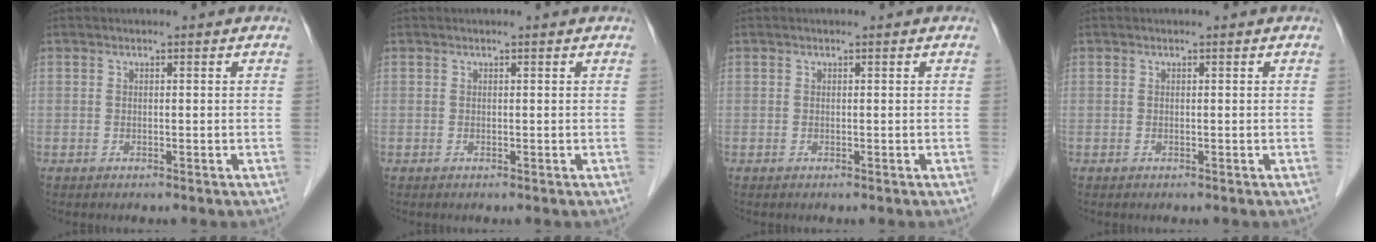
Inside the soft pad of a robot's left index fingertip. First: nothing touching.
{"total": 0.0}
{"total": 0.0}
{"total": 0.0}